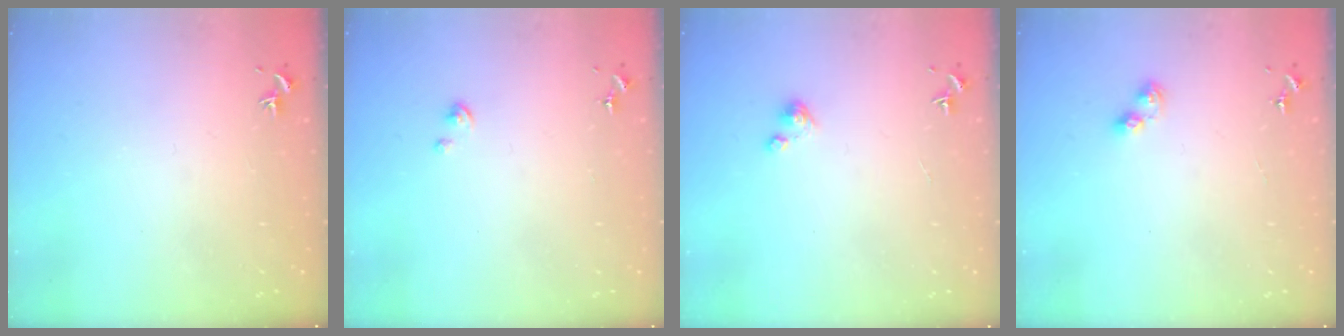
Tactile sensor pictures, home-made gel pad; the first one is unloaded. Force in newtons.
{"total": 0.8, "press": 0.8, "slide": 0.2}
{"total": 3.1, "press": 3.1, "slide": 0.3}
{"total": 5.7, "press": 5.7, "slide": 0.7}